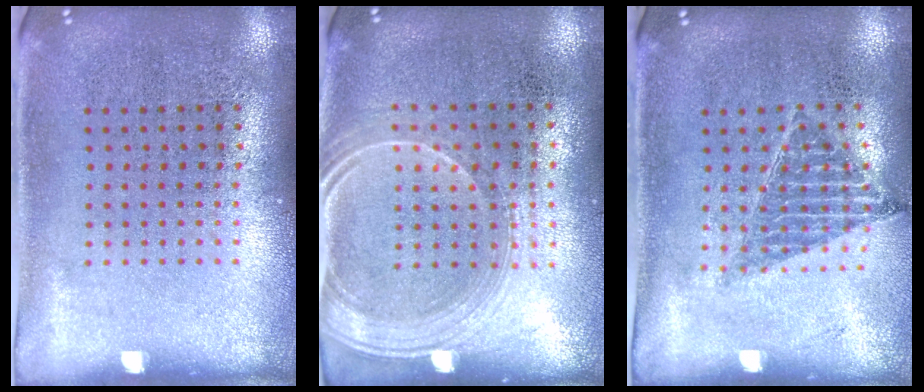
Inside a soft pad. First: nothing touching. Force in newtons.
{"total": 1.7, "press": 1.5, "slide": 0.9}
{"total": 0.8, "press": 0.8, "slide": 0.1}